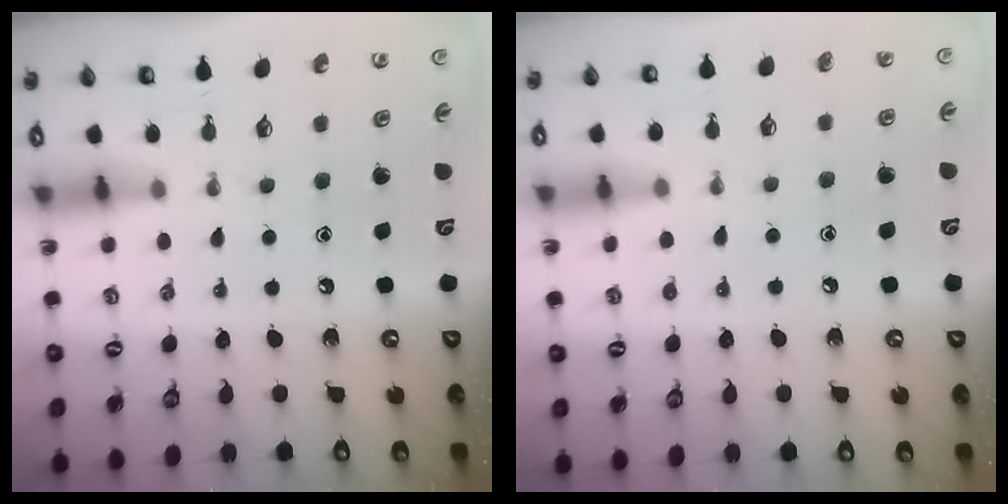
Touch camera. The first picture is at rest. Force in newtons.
{"total": 3.7, "press": 3.7, "slide": 0.4}